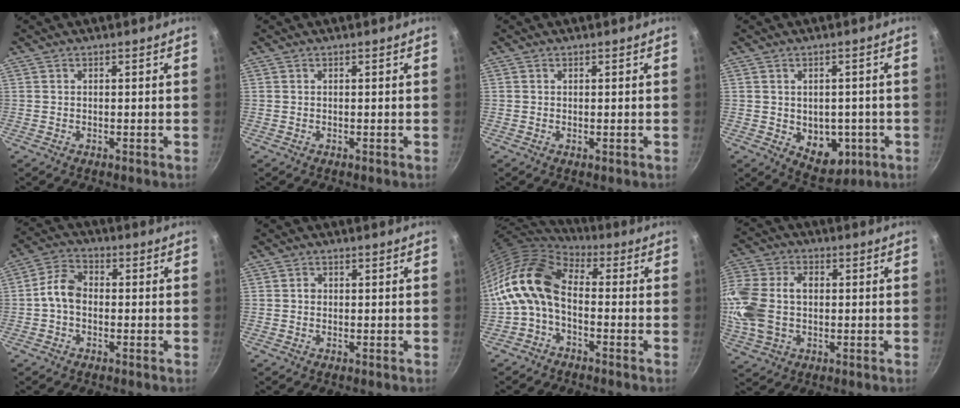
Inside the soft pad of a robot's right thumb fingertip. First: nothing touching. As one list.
[{"total": 0.0}, {"total": 0.0}, {"total": 8.7, "force": [-1.9, 6.2, 5.8], "torque": [-0.040, -0.006, -0.010]}, {"total": 6.2, "force": [-0.8, 4.4, 4.4], "torque": [-0.073, 0.027, -0.028]}, {"total": 1.0, "force": [0.0, 0.9, 0.4], "torque": [-0.005, 0.005, -0.002]}, {"total": 12.8, "force": [-1.6, 7.9, 9.9], "torque": [-0.179, 0.033, -0.046]}, {"total": 16.3, "force": [0.1, 11.6, 11.5], "torque": [-0.239, 0.029, -0.003]}]